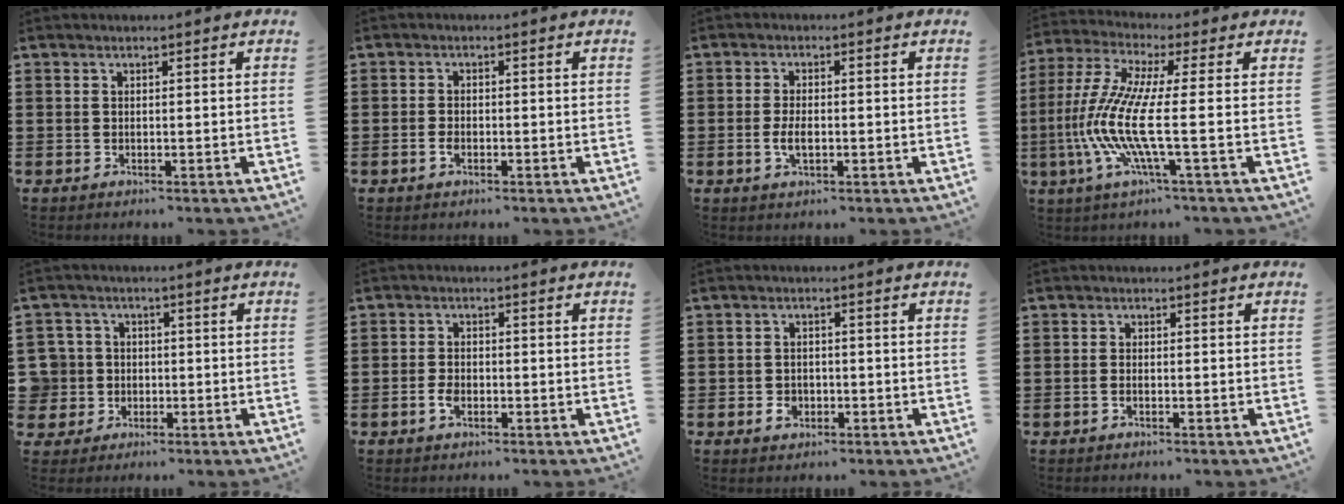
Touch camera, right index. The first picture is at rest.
{"total": 1.5, "force": [-0.7, 0.6, 1.2], "torque": [-0.032, -0.007, -0.013]}
{"total": 3.1, "force": [-0.5, 1.4, 2.7], "torque": [-0.056, -0.001, -0.010]}
{"total": 11.5, "force": [-2.4, 0.9, 11.2], "torque": [-0.273, -0.030, -0.063]}
{"total": 5.1, "force": [-0.6, 5.0, 0.8], "torque": [-0.060, 0.005, -0.017]}
{"total": 2.2, "force": [-0.9, 1.1, 1.6], "torque": [-0.040, -0.005, -0.018]}
{"total": 2.3, "force": [-0.9, 1.7, 1.3], "torque": [-0.027, -0.001, -0.018]}
{"total": 0.7, "force": [-0.5, 0.0, 0.6], "torque": [-0.014, -0.008, -0.006]}